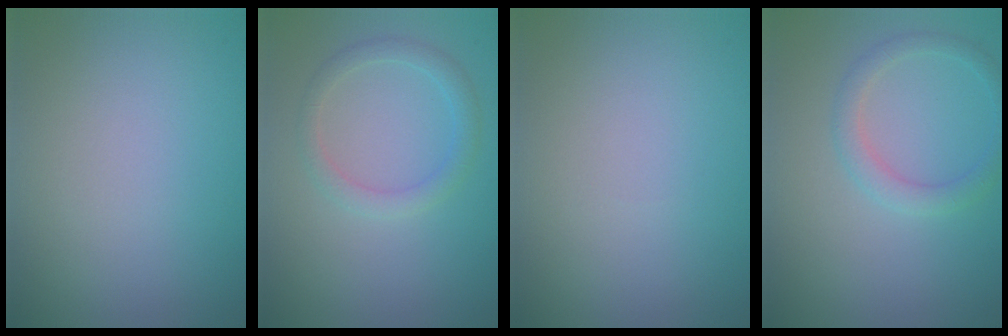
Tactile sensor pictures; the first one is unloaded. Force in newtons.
{"total": 1.9, "press": 1.9, "slide": 0.1}
{"total": 0.0}
{"total": 2.0, "press": 2.0, "slide": 0.1}